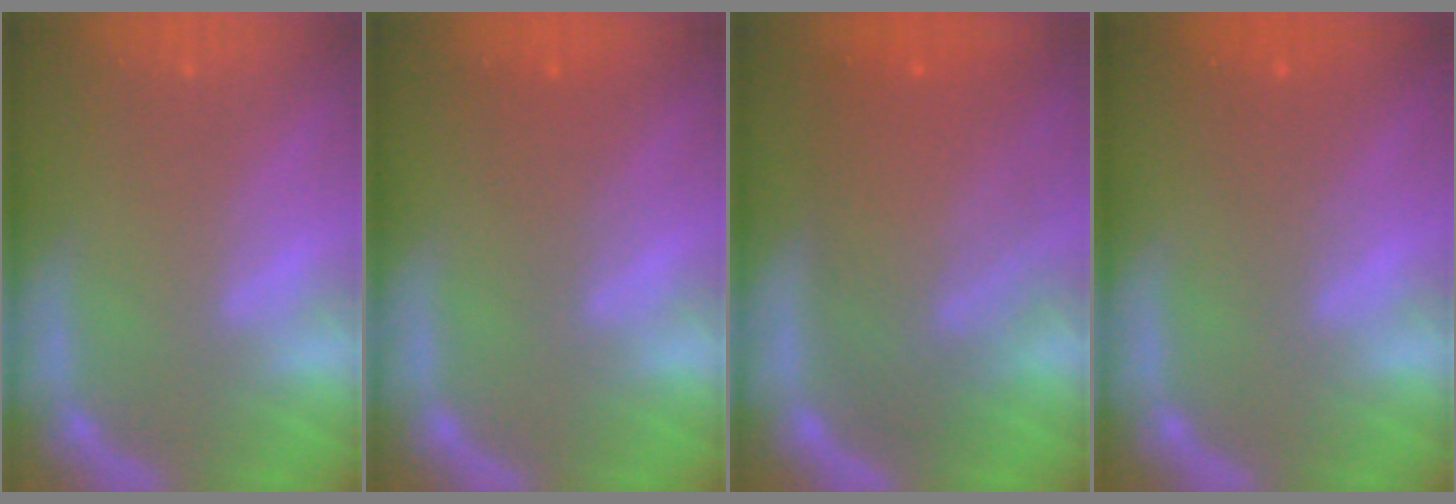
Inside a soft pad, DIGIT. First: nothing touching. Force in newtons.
{"total": 2.0}
{"total": 9.1}
{"total": 1.9}